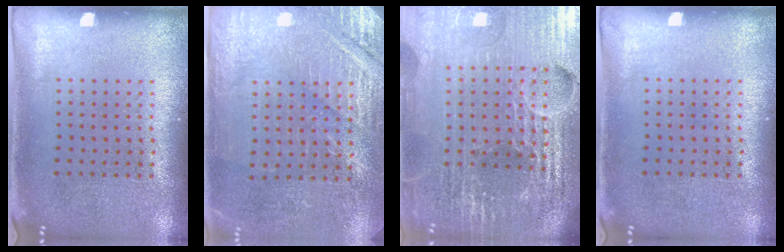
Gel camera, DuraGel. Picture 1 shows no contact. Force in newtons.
{"total": 2.9, "press": 2.9, "slide": 0.3}
{"total": 6.5, "press": 5.7, "slide": 3.2}
{"total": 0.0}